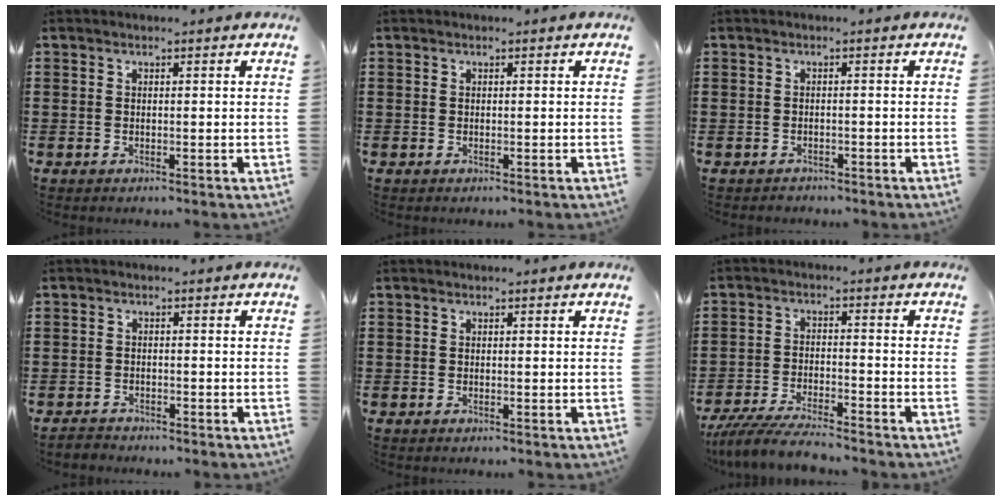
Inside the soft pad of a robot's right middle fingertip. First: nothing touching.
{"total": 0.0}
{"total": 1.0, "force": [-0.9, 0.5, -0.1], "torque": [0.000, 0.003, -0.021]}
{"total": 1.4, "force": [-1.3, 0.3, -0.1], "torque": [-0.002, 0.001, -0.030]}
{"total": 0.0}
{"total": 6.1, "force": [-5.7, 0.5, 2.3], "torque": [-0.061, -0.011, -0.113]}